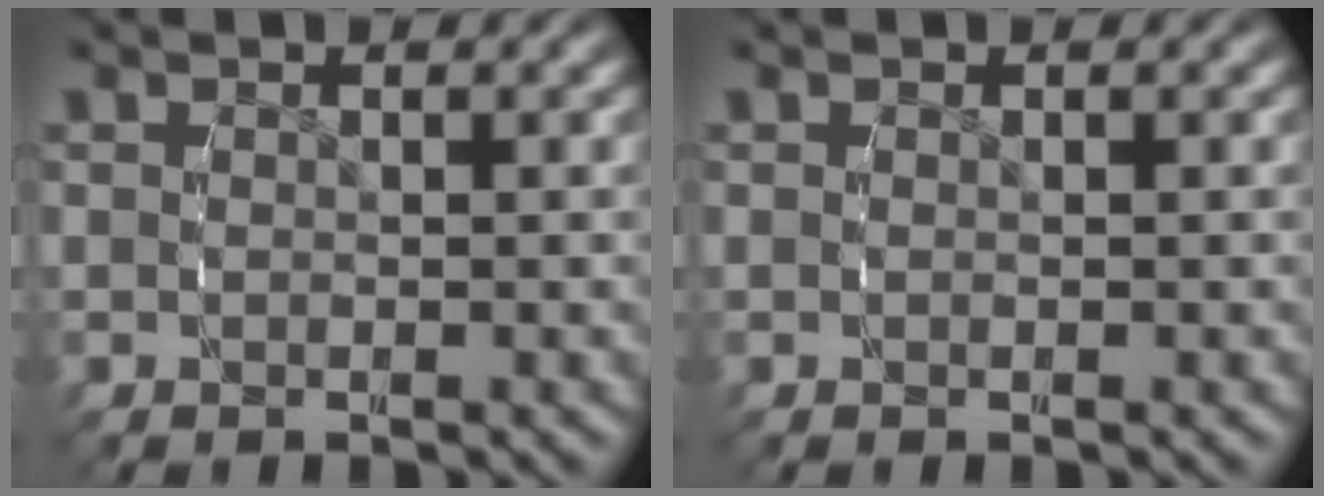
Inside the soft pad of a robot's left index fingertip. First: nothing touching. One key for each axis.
{"total": 0.0}